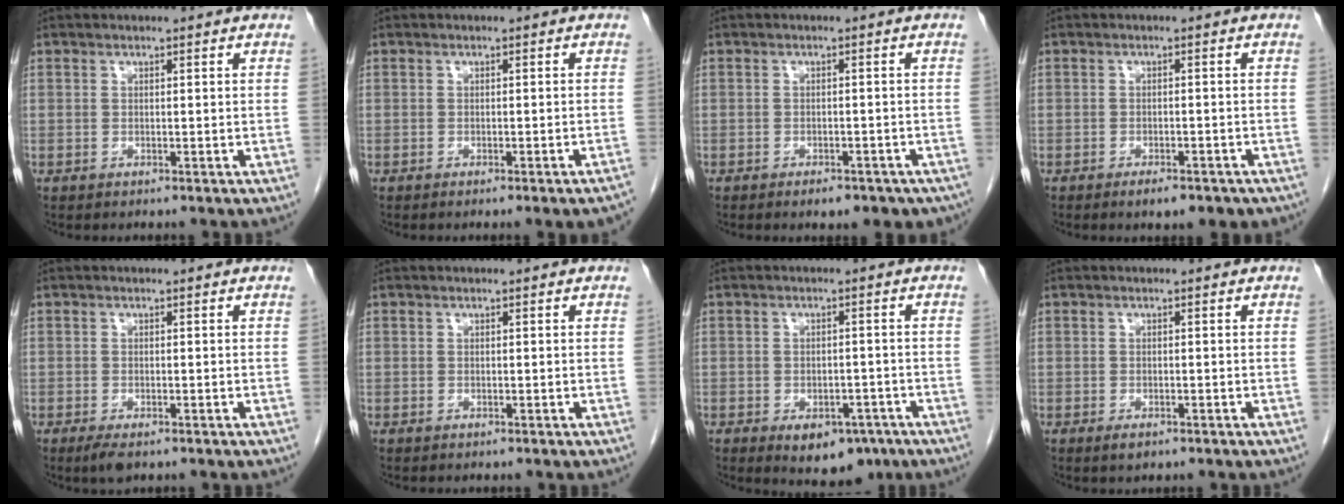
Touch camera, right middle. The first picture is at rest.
{"total": 4.2, "force": [-3.5, -0.3, 2.3], "torque": [-0.019, -0.006, -0.041]}
{"total": 7.5, "force": [-5.8, 3.3, 3.4], "torque": [-0.024, 0.007, -0.068]}
{"total": 5.8, "force": [-4.4, 2.1, 3.1], "torque": [-0.031, 0.000, -0.052]}
{"total": 2.3, "force": [-1.5, 0.8, 1.6], "torque": [-0.032, -0.005, -0.022]}
{"total": 0.0}
{"total": 7.7, "force": [-4.6, 4.3, 4.4], "torque": [-0.048, 0.003, -0.057]}
{"total": 1.5, "force": [-0.9, 0.6, 1.0], "torque": [-0.018, -0.001, -0.010]}